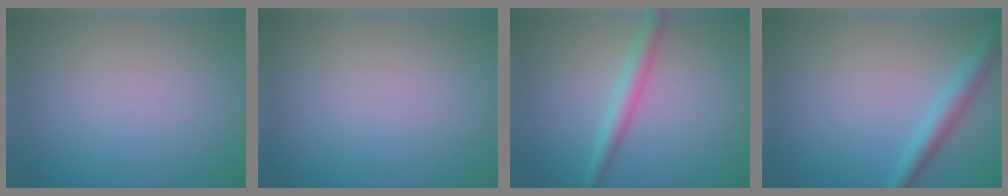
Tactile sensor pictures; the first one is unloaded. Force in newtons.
{"total": 0.0}
{"total": 2.7, "press": 2.7, "slide": 0.1}
{"total": 2.8, "press": 2.8, "slide": 0.1}